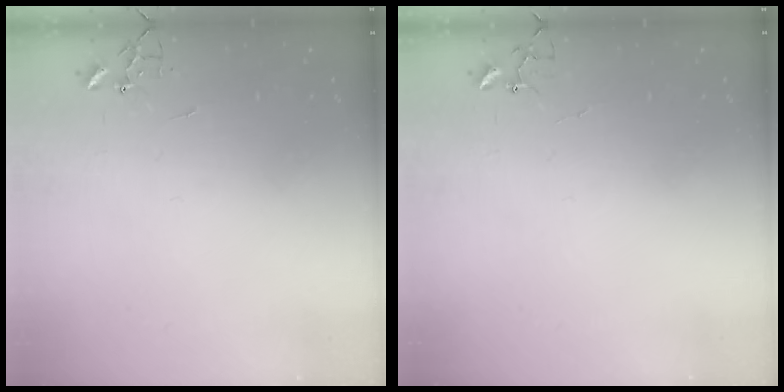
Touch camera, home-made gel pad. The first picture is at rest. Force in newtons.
{"total": 4.0, "press": 4.0, "slide": 0.3}